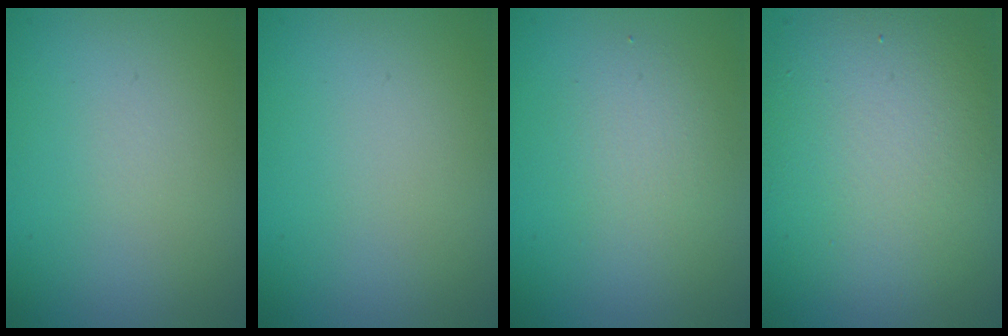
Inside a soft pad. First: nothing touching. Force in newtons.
{"total": 0.0}
{"total": 2.0, "press": 2.0, "slide": 0.2}
{"total": 9.0, "press": 9.0, "slide": 0.9}